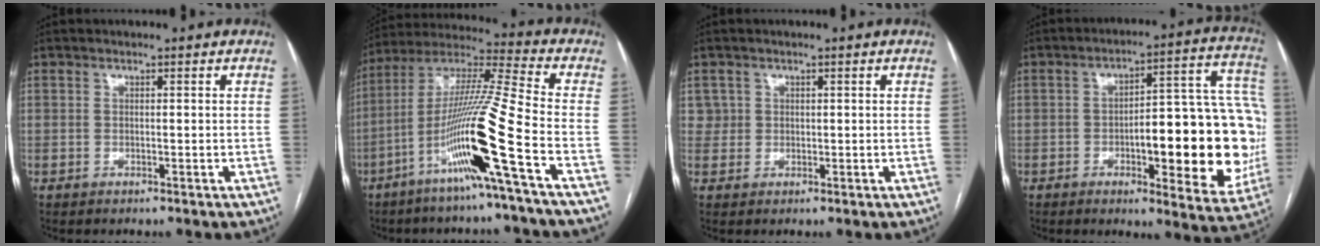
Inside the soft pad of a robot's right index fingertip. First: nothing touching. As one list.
[{"total": 16.8, "force": [-7.0, -2.2, 15.2], "torque": [-0.296, -0.013, -0.136]}, {"total": 2.1, "force": [0.8, 1.9, -0.2], "torque": [0.019, 0.005, 0.009]}, {"total": 22.7, "force": [-3.2, 6.2, 21.6], "torque": [-0.211, 0.040, -0.026]}]